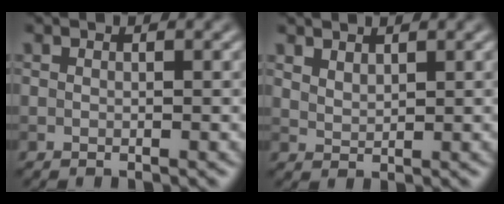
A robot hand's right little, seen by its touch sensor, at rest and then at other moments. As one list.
[{"total": 1.4, "force": [1.2, 0.4, 0.5], "torque": [-0.014, -0.001, 0.027]}]